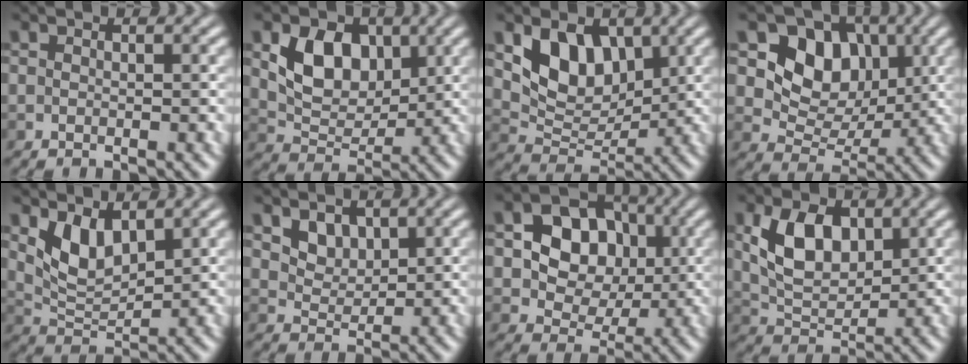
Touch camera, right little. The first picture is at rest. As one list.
[{"total": 5.5, "force": [1.3, 4.0, 3.5], "torque": [-0.068, -0.008, 0.023]}, {"total": 5.3, "force": [1.8, 3.7, 3.3], "torque": [-0.063, -0.018, 0.031]}, {"total": 7.1, "force": [1.8, 5.7, 4.0], "torque": [-0.059, -0.009, 0.023]}, {"total": 3.7, "force": [1.5, 2.0, 2.7], "torque": [-0.058, -0.013, 0.029]}, {"total": 2.5, "force": [1.2, 1.8, 1.2], "torque": [-0.030, -0.018, 0.028]}, {"total": 7.2, "force": [0.4, 5.5, 4.6], "torque": [-0.078, 0.008, -0.007]}, {"total": 5.5, "force": [1.1, 3.4, 4.2], "torque": [-0.085, -0.003, 0.024]}]